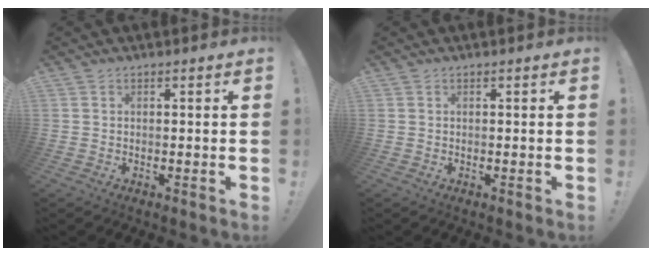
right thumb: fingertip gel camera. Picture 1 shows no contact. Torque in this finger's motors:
{"motor_torque": [-0.06, 0.06, -0.18, 0.11, 0.01]}